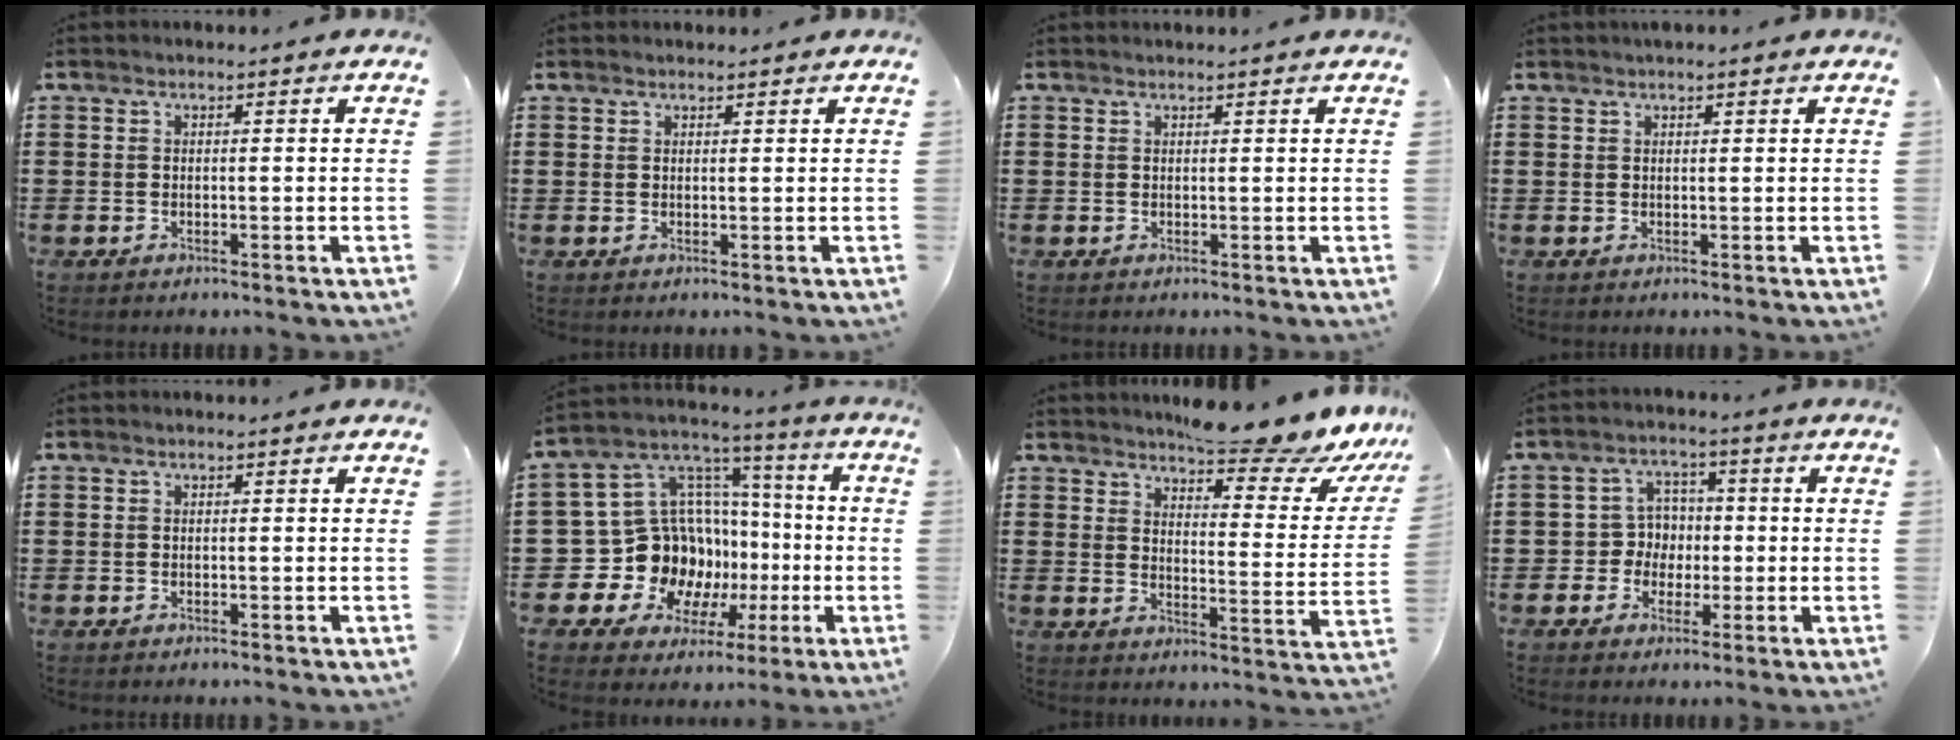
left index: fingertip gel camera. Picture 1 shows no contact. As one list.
[{"total": 0.8, "force": [0.8, 0.1, 0.1], "torque": [-0.003, -0.001, 0.016]}, {"total": 0.6, "force": [0.6, 0.0, 0.0], "torque": [-0.002, -0.001, 0.013]}, {"total": 0.9, "force": [0.8, 0.2, 0.3], "torque": [-0.007, 0.001, 0.016]}, {"total": 0.0}, {"total": 15.7, "force": [-2.8, 14.5, 5.4], "torque": [-0.138, -0.029, -0.012]}, {"total": 10.1, "force": [9.1, 1.1, 4.3], "torque": [-0.075, -0.054, 0.159]}, {"total": 5.0, "force": [-0.5, 4.8, 1.3], "torque": [-0.045, 0.013, -0.012]}]